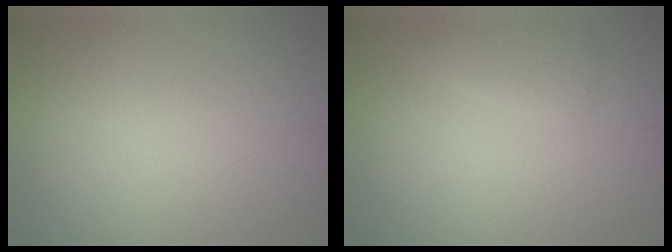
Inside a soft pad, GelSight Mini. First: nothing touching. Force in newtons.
{"total": 1.4, "press": 1.4, "slide": 0.2}